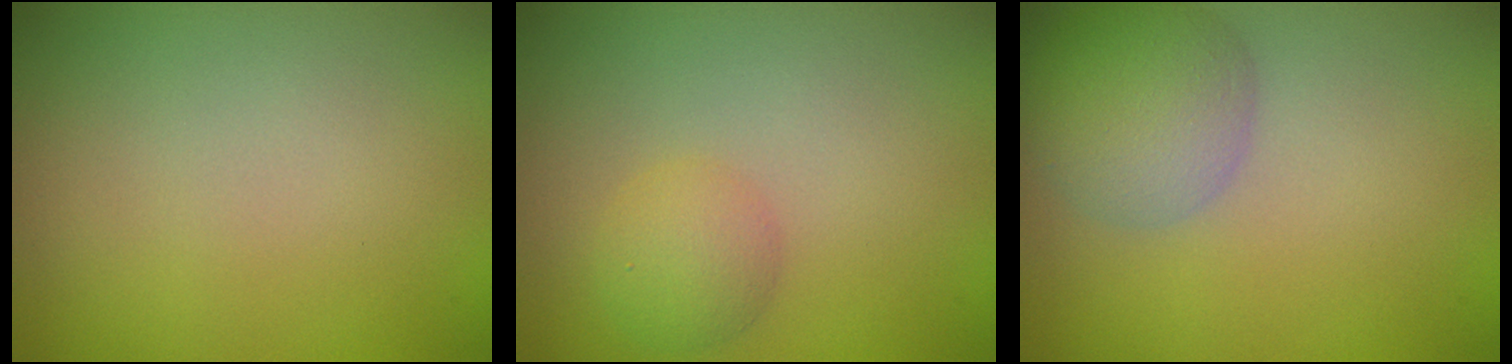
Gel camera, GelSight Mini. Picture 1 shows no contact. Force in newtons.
{"total": 2.1, "press": 2.1, "slide": 0.1}
{"total": 4.9, "press": 4.9, "slide": 0.2}